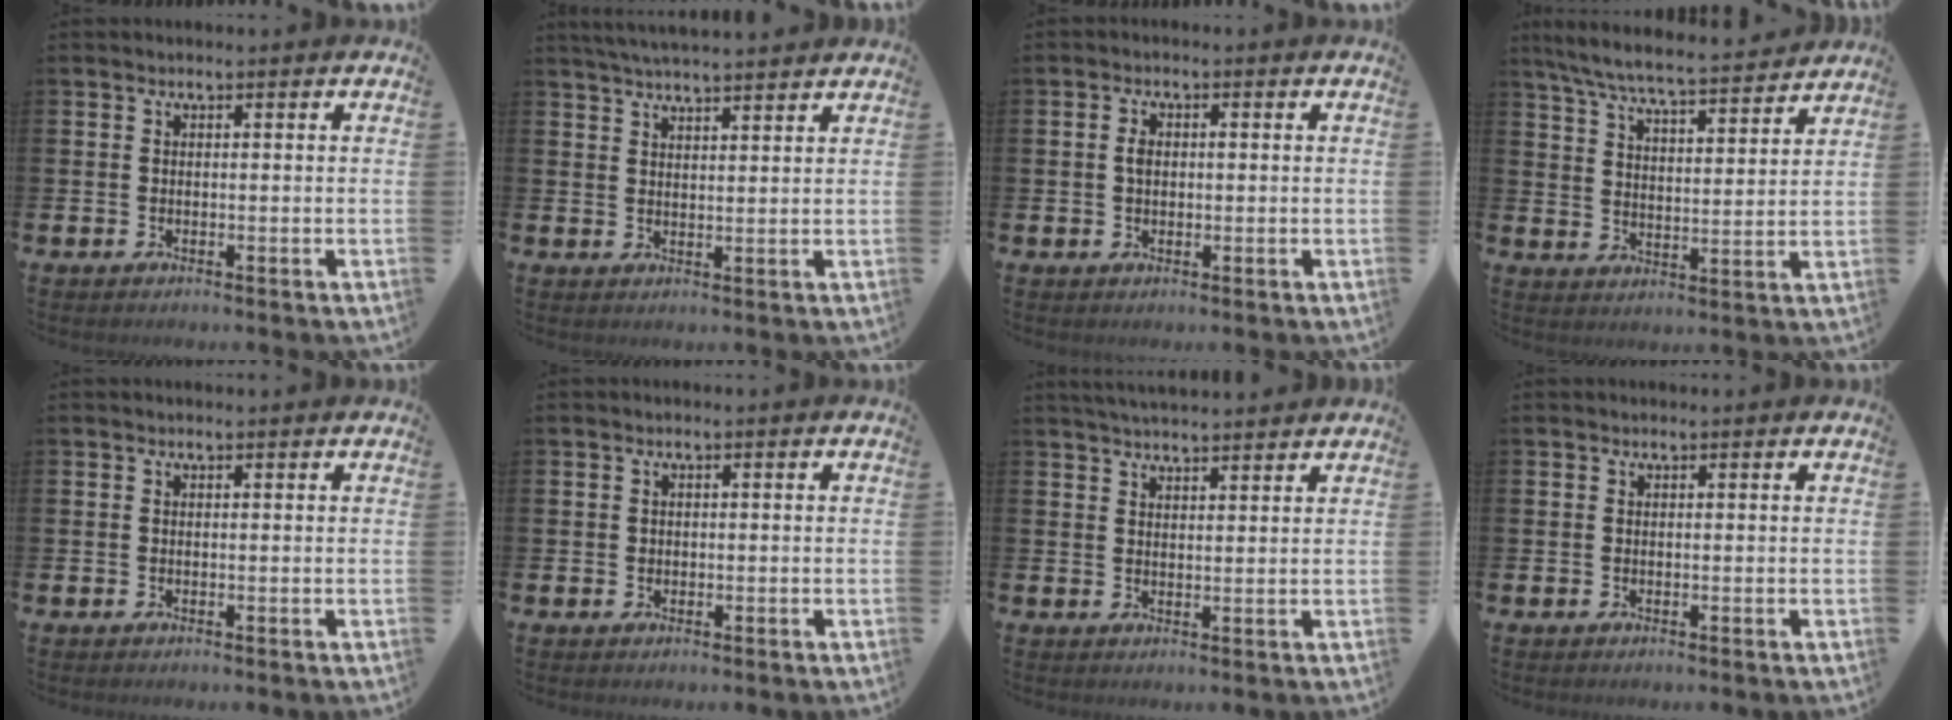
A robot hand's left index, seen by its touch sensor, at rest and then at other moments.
{"total": 4.1, "force": [4.0, -0.1, 0.7], "torque": [-0.021, -0.013, 0.073]}
{"total": 2.0, "force": [0.2, 1.3, 1.5], "torque": [-0.012, 0.000, -0.002]}
{"total": 7.5, "force": [7.0, 0.5, 2.6], "torque": [-0.078, -0.045, 0.122]}
{"total": 0.0}
{"total": 0.7, "force": [0.3, 0.6, 0.1], "torque": [0.002, 0.005, 0.002]}
{"total": 3.6, "force": [3.5, 0.1, 0.3], "torque": [-0.012, -0.017, 0.065]}
{"total": 0.0}